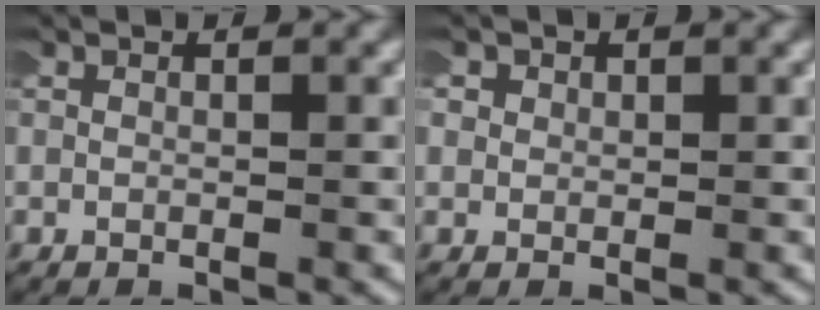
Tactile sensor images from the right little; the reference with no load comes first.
{"total": 1.5, "force": [0.2, 1.5, 0.3], "torque": [-0.016, 0.001, -0.001]}